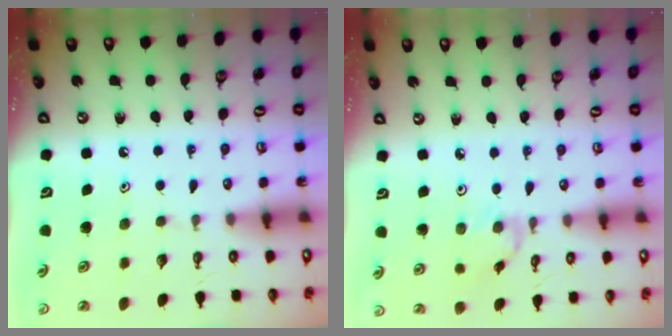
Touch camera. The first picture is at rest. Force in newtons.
{"total": 0.6, "press": 0.5, "slide": 0.3}